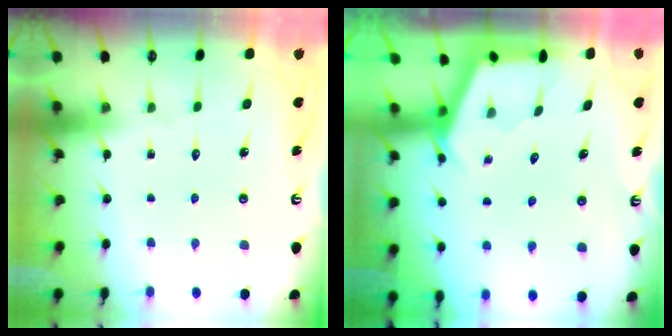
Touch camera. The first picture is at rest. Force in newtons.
{"total": 2.7, "press": 2.7, "slide": 0.3}